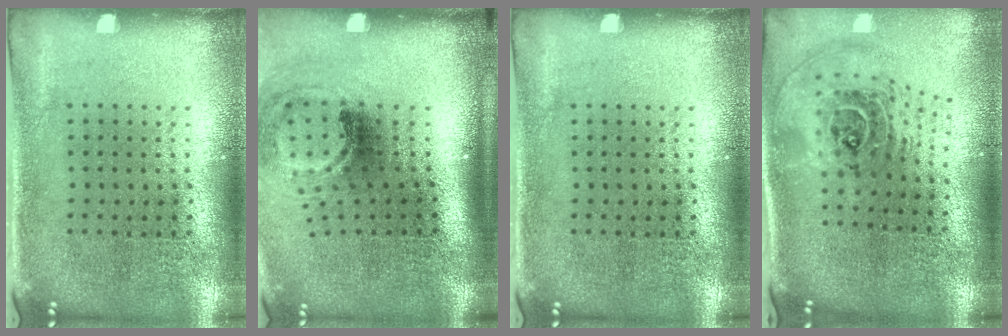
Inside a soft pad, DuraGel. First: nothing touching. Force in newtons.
{"total": 2.0, "press": 1.3, "slide": 1.5}
{"total": 0.0}
{"total": 2.5, "press": 1.7, "slide": 1.8}